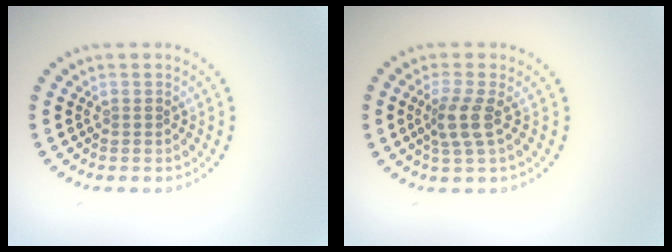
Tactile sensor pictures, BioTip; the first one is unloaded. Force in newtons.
{"total": 2.6, "press": 2.1, "slide": 1.6}